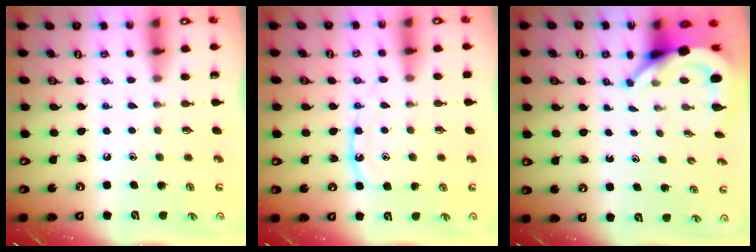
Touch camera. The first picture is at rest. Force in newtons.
{"total": 9.5, "press": 9.5, "slide": 1.1}
{"total": 5.5, "press": 5.4, "slide": 0.7}